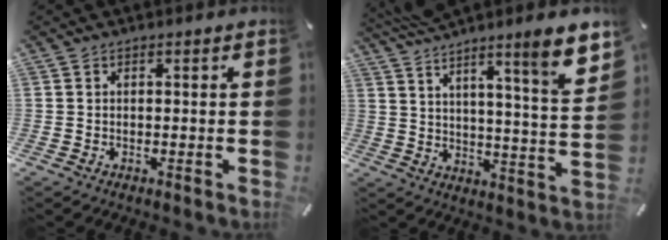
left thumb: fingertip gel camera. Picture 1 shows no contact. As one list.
[{"total": 11.3, "force": [8.6, 0.7, 7.3], "torque": [-0.124, -0.065, 0.139]}]